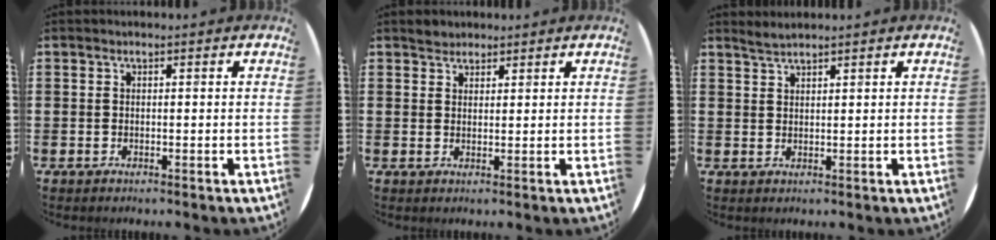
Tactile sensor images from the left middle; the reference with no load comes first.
{"total": 1.8, "force": [1.6, 0.6, -0.2], "torque": [0.008, -0.001, 0.032]}
{"total": 1.6, "force": [1.6, -0.2, 0.3], "torque": [-0.007, 0.001, 0.030]}